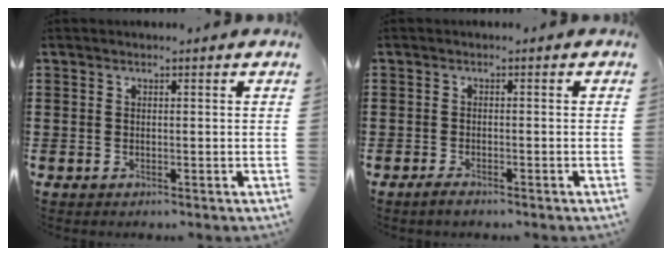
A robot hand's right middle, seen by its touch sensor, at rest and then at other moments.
{"total": 1.2, "force": [-0.9, 0.2, 0.8], "torque": [-0.016, -0.004, -0.016]}